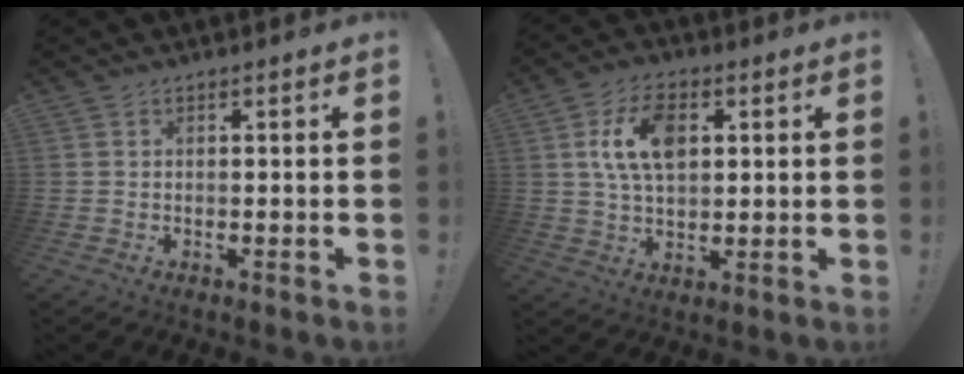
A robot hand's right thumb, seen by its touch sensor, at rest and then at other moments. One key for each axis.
{"total": 12.3, "fx": 3.3, "fy": 7.6, "fz": 9.1, "tx": -0.164, "ty": 0.008, "tz": 0.058}